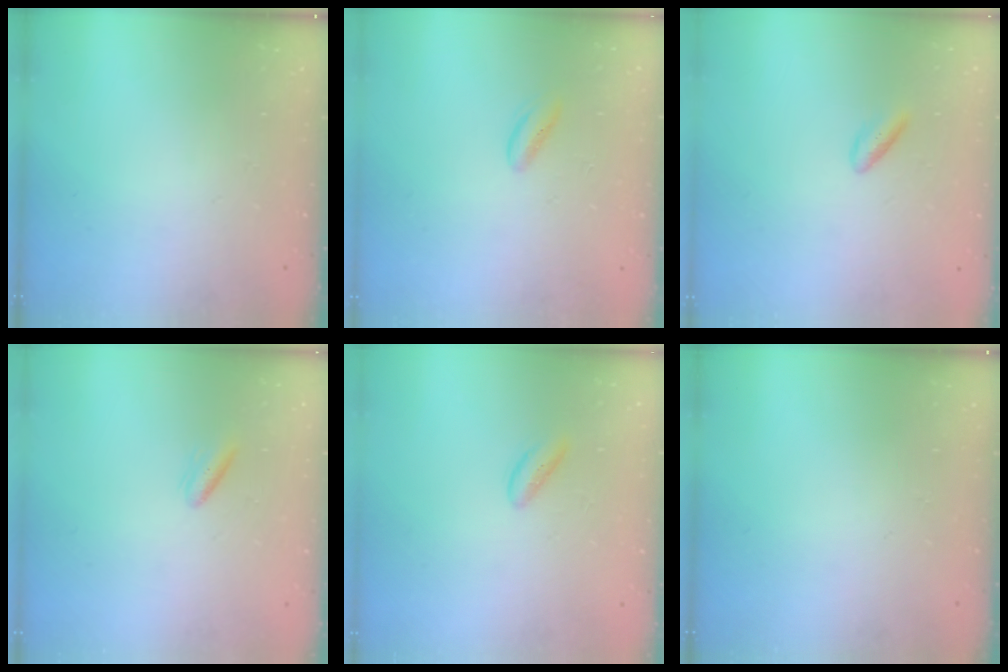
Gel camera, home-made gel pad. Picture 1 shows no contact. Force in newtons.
{"total": 2.4, "press": 2.4, "slide": 0.2}
{"total": 2.9, "press": 2.6, "slide": 1.2}
{"total": 2.9, "press": 2.8, "slide": 1.0}
{"total": 1.4, "press": 1.3, "slide": 0.4}
{"total": 0.0}